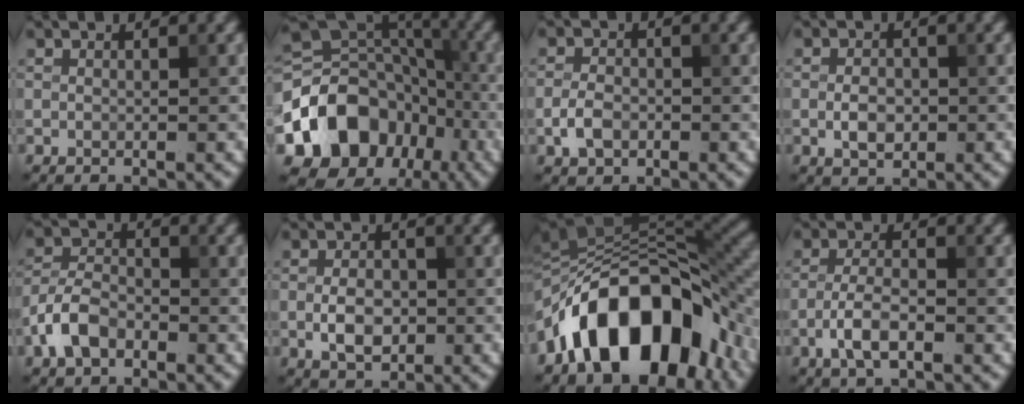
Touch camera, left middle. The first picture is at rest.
{"total": 11.5, "force": [-4.7, 8.9, 5.4], "torque": [-0.094, 0.000, -0.088]}
{"total": 2.6, "force": [-1.0, 1.8, 1.6], "torque": [-0.030, 0.002, -0.023]}
{"total": 2.5, "force": [-0.5, 1.6, 1.8], "torque": [-0.034, 0.000, -0.011]}
{"total": 4.0, "force": [-2.1, 2.4, 2.4], "torque": [-0.047, 0.006, -0.051]}
{"total": 3.3, "force": [-0.6, 2.1, 2.5], "torque": [-0.045, 0.000, -0.012]}
{"total": 14.3, "force": [-6.7, 8.0, 9.9], "torque": [-0.140, 0.013, -0.123]}
{"total": 3.5, "force": [-1.6, 1.3, 2.8], "torque": [-0.059, 0.003, -0.036]}